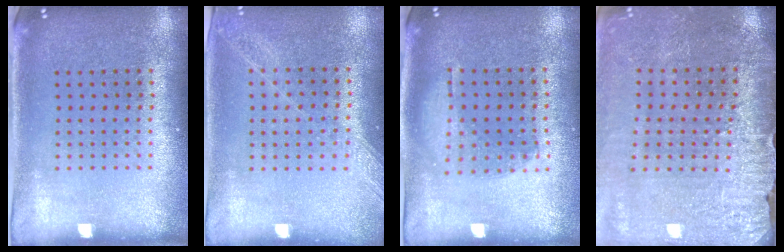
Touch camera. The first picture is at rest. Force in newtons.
{"total": 1.2, "press": 1.2, "slide": 0.2}
{"total": 1.0, "press": 0.9, "slide": 0.4}
{"total": 3.0, "press": 3.0, "slide": 0.3}